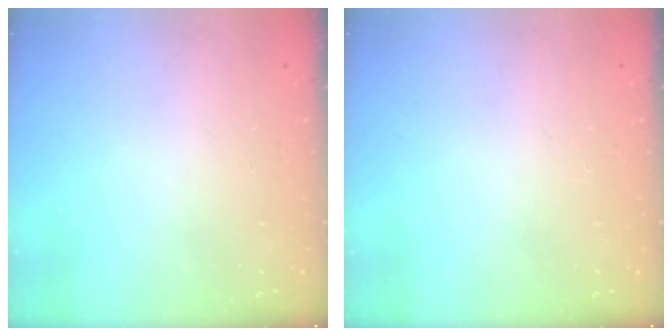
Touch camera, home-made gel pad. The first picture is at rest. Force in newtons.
{"total": 0.0}